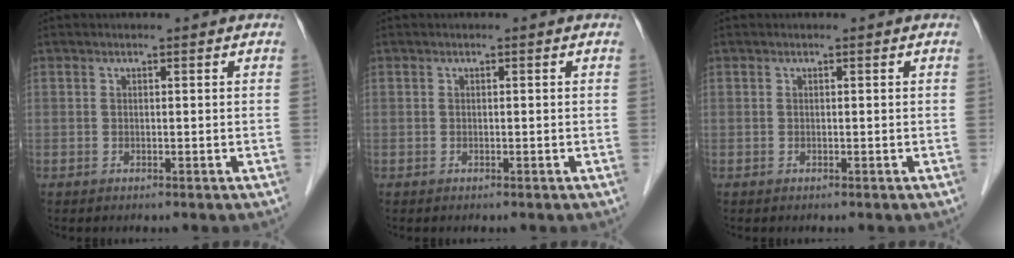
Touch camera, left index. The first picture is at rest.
{"total": 0.0}
{"total": 0.0}